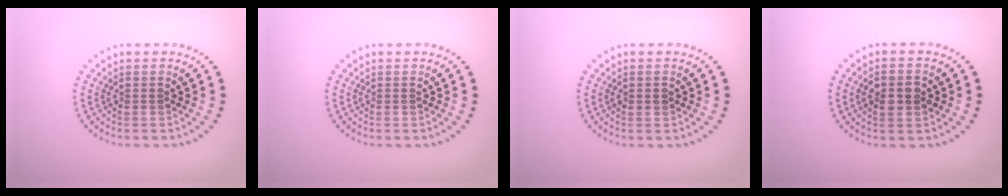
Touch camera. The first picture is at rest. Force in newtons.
{"total": 0.0}
{"total": 1.0, "press": 1.0, "slide": 0.2}
{"total": 2.9, "press": 2.9, "slide": 0.1}